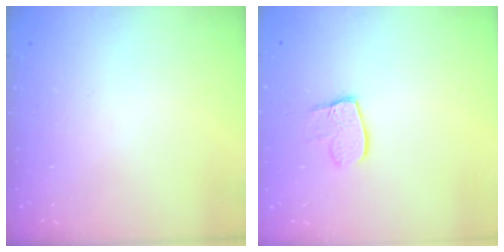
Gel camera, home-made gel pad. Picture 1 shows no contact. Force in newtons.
{"total": 8.5, "press": 8.5, "slide": 0.7}